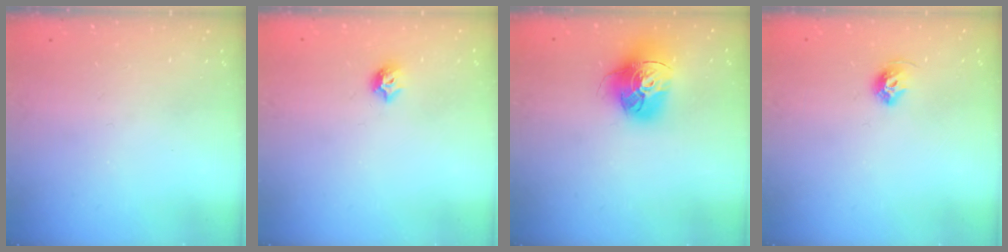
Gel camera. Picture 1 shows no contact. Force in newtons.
{"total": 6.3, "press": 6.3, "slide": 0.8}
{"total": 17.0, "press": 16.9, "slide": 1.7}
{"total": 7.3, "press": 7.3, "slide": 0.8}